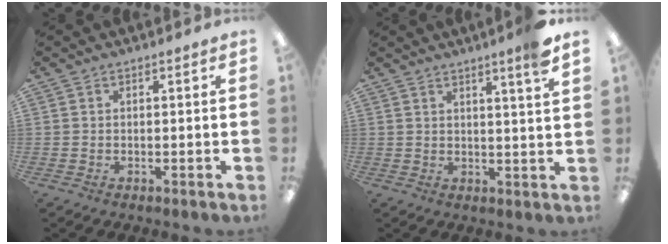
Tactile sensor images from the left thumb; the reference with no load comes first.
{"total": 5.0, "force": [3.7, -0.6, 3.4], "torque": [-0.051, -0.023, 0.057]}